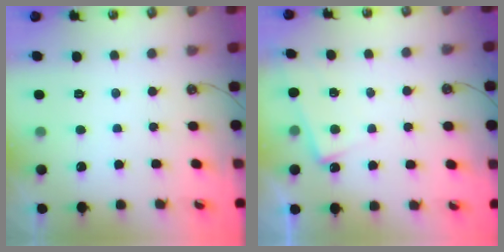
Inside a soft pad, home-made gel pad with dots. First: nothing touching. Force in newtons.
{"total": 5.8, "press": 5.8, "slide": 0.4}